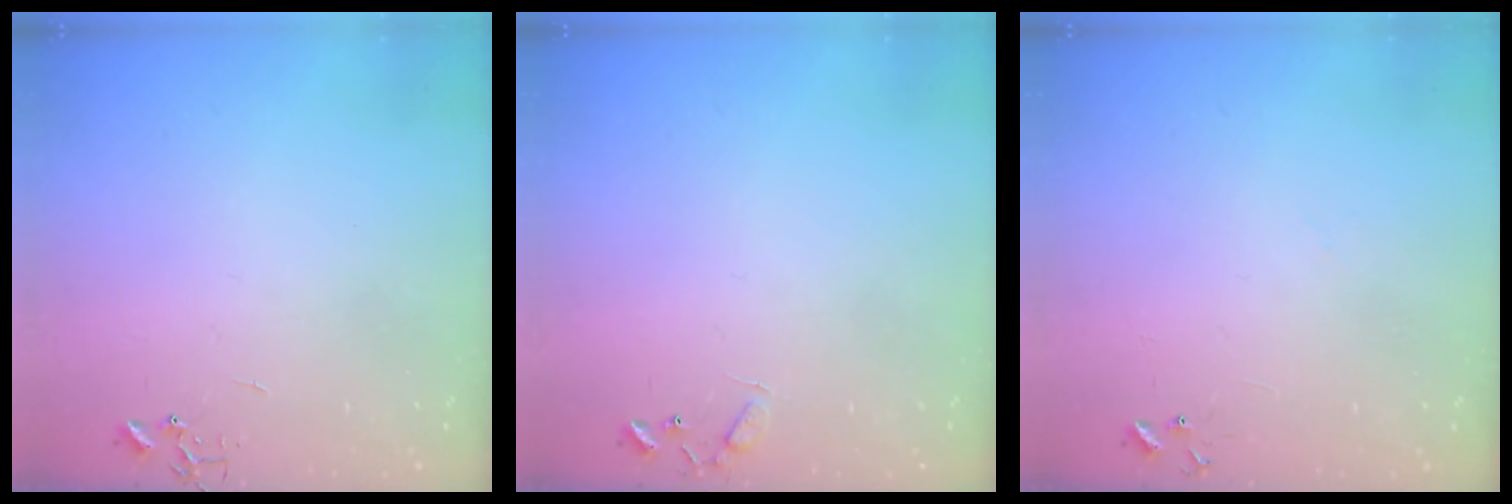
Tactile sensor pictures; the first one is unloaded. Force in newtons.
{"total": 5.6, "press": 5.6, "slide": 0.5}
{"total": 6.8, "press": 6.8, "slide": 0.6}